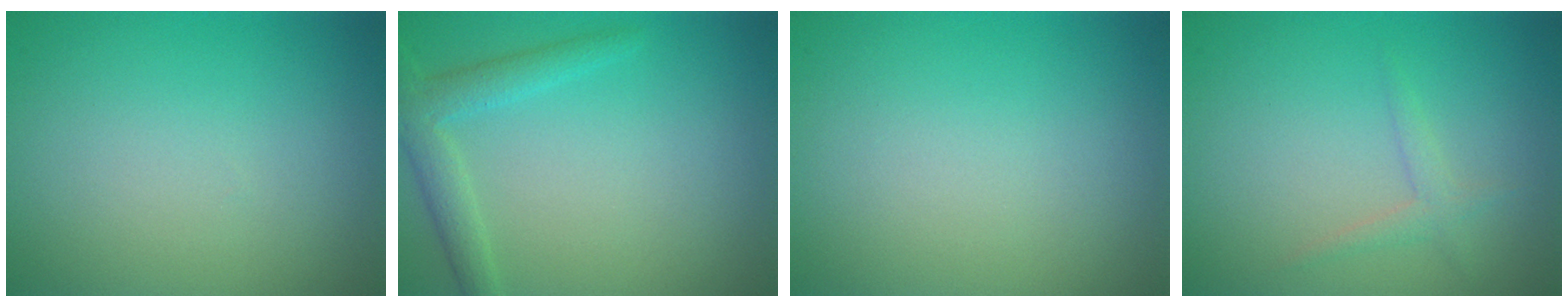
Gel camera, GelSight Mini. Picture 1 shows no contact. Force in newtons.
{"total": 2.7, "press": 2.7, "slide": 0.1}
{"total": 0.0}
{"total": 1.2, "press": 1.1, "slide": 0.1}